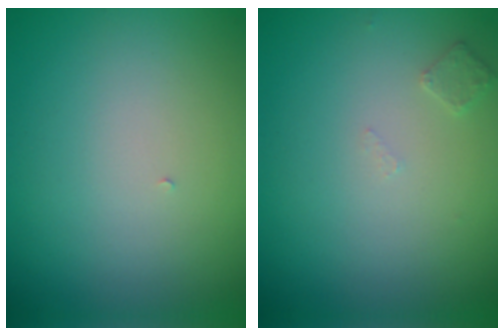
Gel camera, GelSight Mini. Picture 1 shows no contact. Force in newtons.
{"total": 1.0, "press": 1.0, "slide": 0.1}